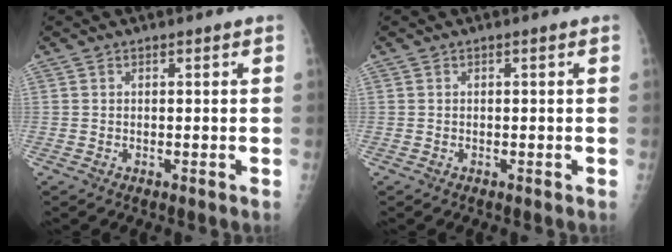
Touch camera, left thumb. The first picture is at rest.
{"total": 0.0}